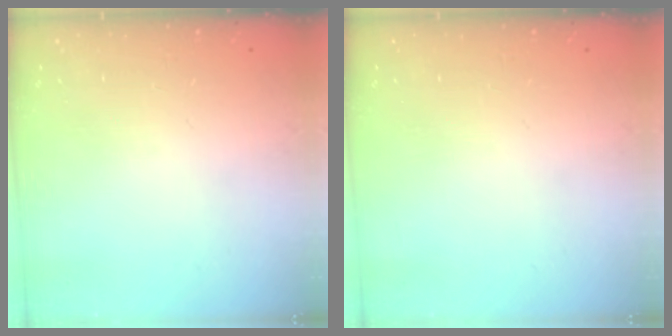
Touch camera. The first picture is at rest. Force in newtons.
{"total": 0.0}